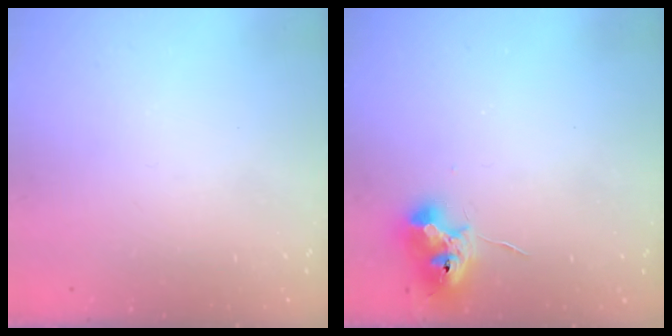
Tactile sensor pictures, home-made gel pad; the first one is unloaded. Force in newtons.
{"total": 10.0, "press": 10.0, "slide": 0.3}